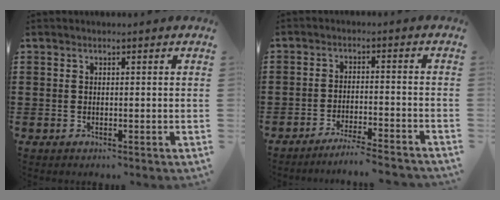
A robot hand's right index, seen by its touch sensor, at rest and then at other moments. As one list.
[{"total": 4.0, "force": [-3.8, -0.5, 1.0], "torque": [-0.018, -0.005, -0.076]}]